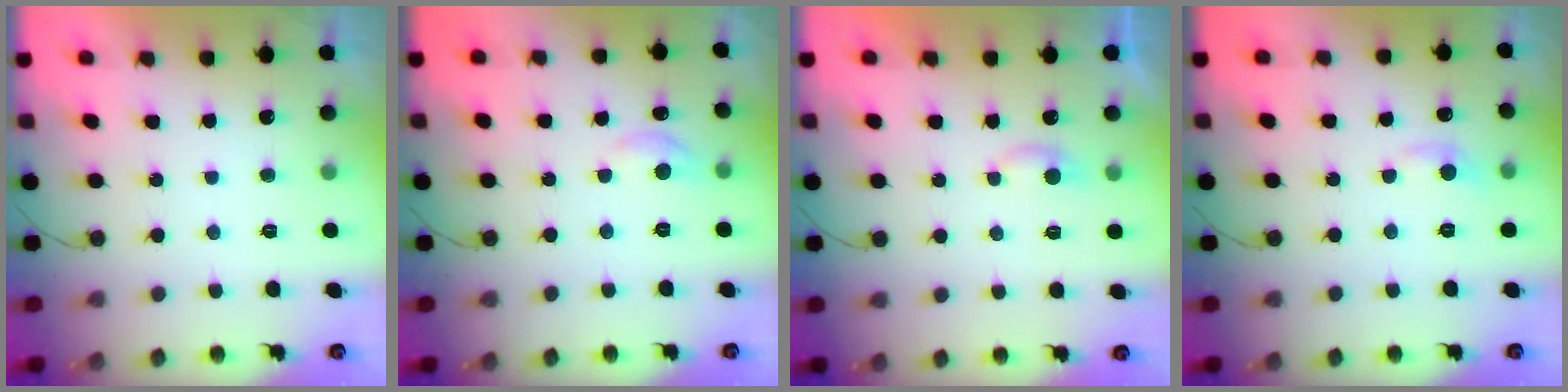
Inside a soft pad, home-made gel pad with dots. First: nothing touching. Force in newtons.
{"total": 7.7, "press": 7.6, "slide": 1.0}
{"total": 3.7, "press": 3.6, "slide": 0.5}
{"total": 7.0, "press": 6.9, "slide": 0.7}